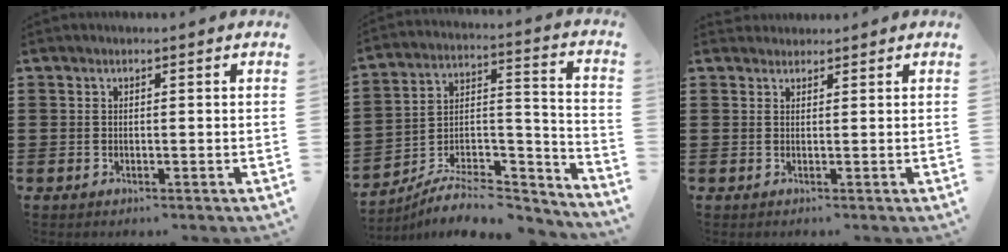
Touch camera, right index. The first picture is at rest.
{"total": 7.8, "force": [-6.4, 2.9, 3.5], "torque": [-0.050, 0.019, -0.120]}
{"total": 1.1, "force": [1.0, 0.5, -0.2], "torque": [0.003, 0.002, 0.021]}